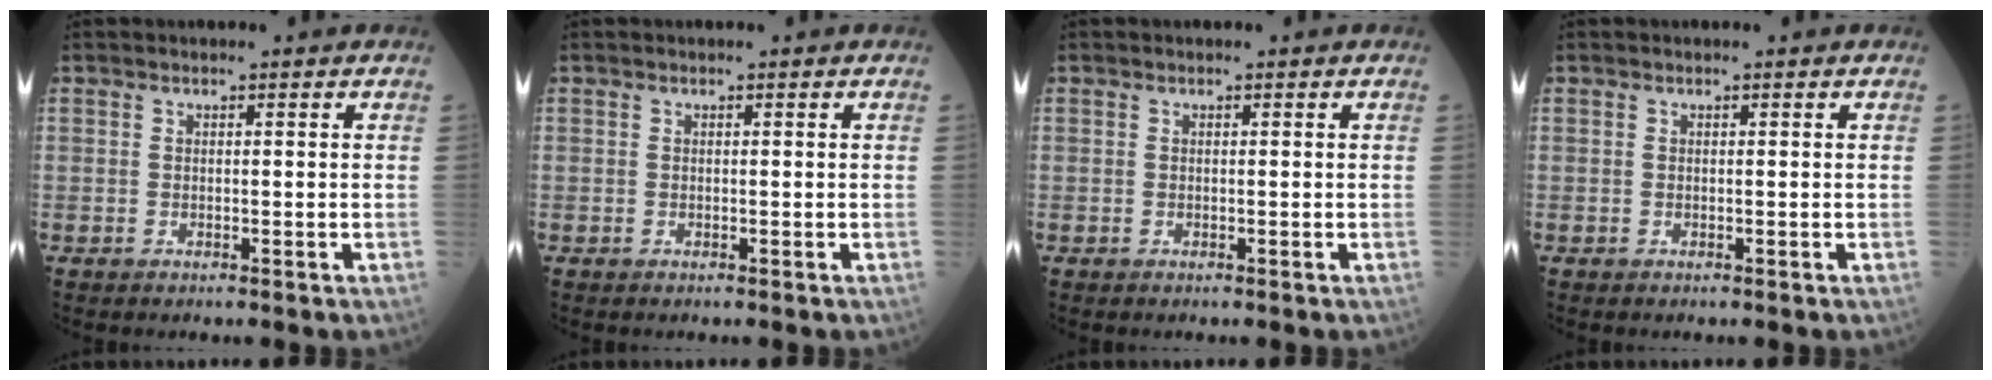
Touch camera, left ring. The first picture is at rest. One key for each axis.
{"total": 0.0}
{"total": 0.0}
{"total": 0.0}